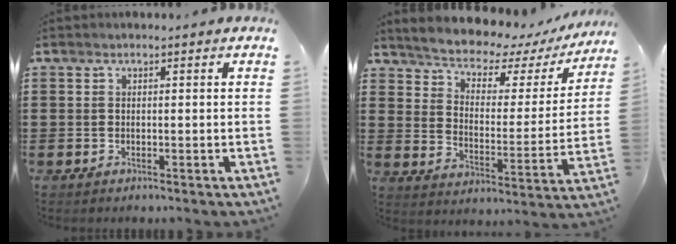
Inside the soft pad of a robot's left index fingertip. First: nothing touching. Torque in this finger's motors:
{"motor_torque": [1.74, -0.41, 0.78, 0.14]}